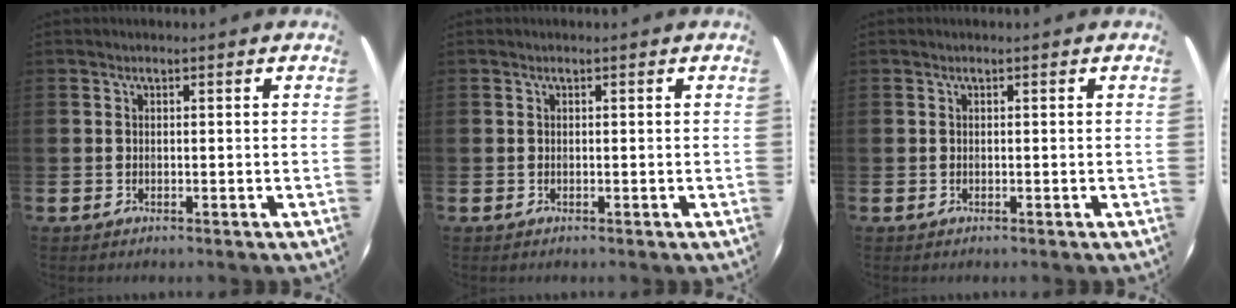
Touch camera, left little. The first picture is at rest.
{"total": 0.0}
{"total": 0.0}